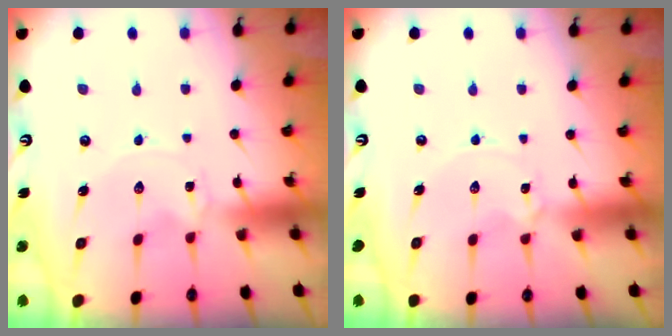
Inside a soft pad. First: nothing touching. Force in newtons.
{"total": 1.1, "press": 1.1, "slide": 0.2}